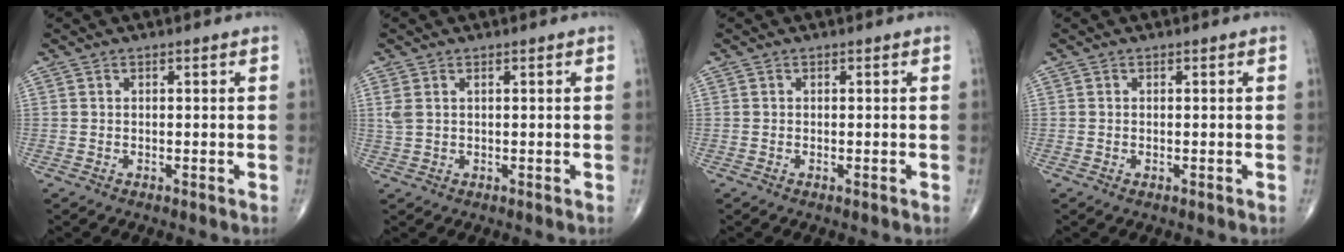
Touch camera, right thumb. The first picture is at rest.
{"total": 2.1, "force": [0.8, 1.0, 1.6], "torque": [-0.048, 0.012, 0.024]}
{"total": 0.0}
{"total": 0.0}